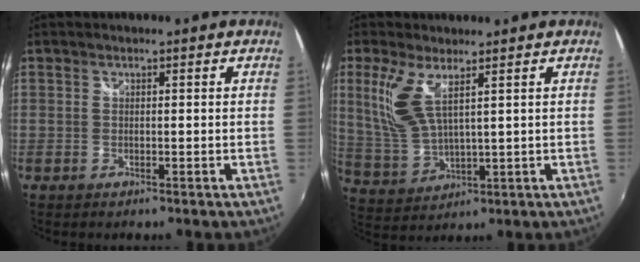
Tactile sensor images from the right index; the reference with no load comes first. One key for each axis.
{"total": 8.6, "fx": 4.1, "fy": 2.8, "fz": 7.1, "tx": -0.159, "ty": -0.005, "tz": 0.094}